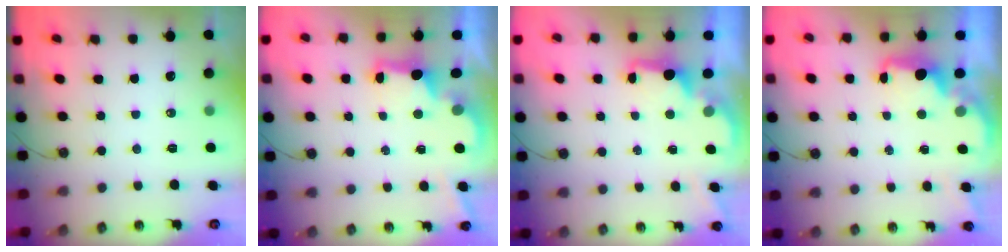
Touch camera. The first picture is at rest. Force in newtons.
{"total": 2.6, "press": 2.5, "slide": 0.9}
{"total": 1.8, "press": 1.6, "slide": 0.7}
{"total": 2.0, "press": 1.8, "slide": 0.7}